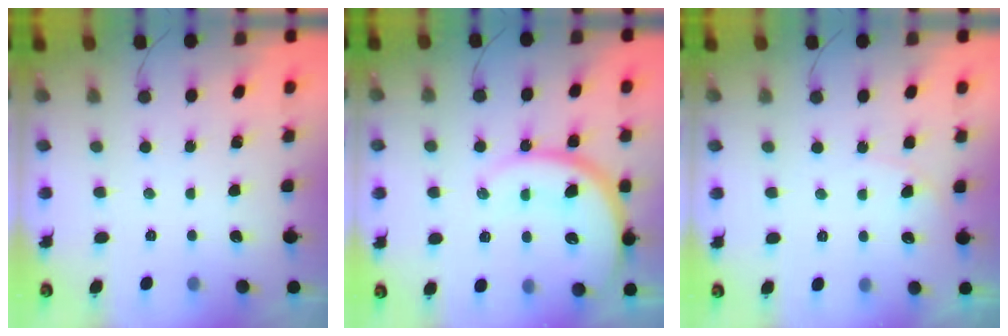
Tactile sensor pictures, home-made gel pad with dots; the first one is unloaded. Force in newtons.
{"total": 18.1, "press": 18.0, "slide": 2.0}
{"total": 5.5, "press": 5.5, "slide": 0.5}